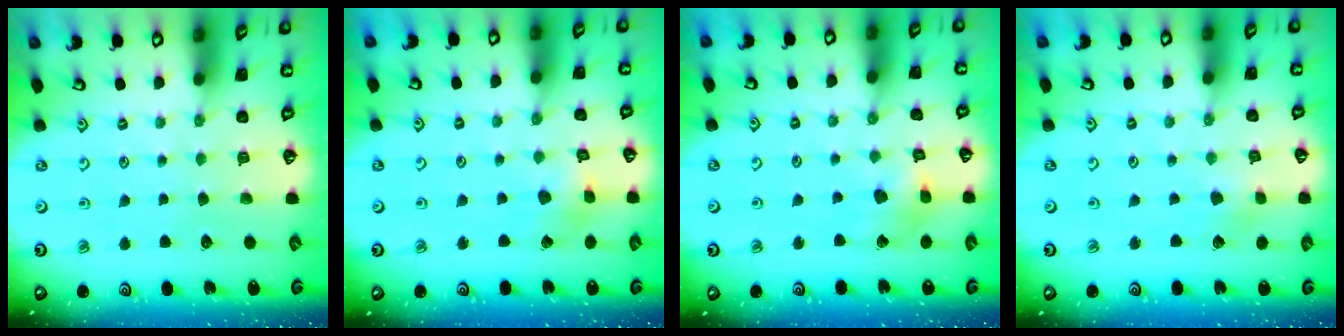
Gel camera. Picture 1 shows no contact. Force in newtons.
{"total": 3.3, "press": 3.3, "slide": 0.5}
{"total": 8.8, "press": 8.7, "slide": 1.1}
{"total": 2.8, "press": 2.7, "slide": 0.5}